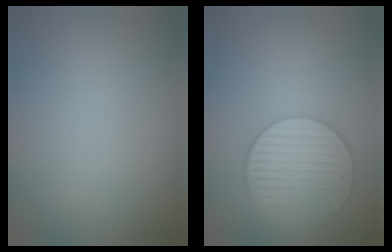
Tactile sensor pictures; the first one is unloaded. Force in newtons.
{"total": 6.0, "press": 5.0, "slide": 3.4}